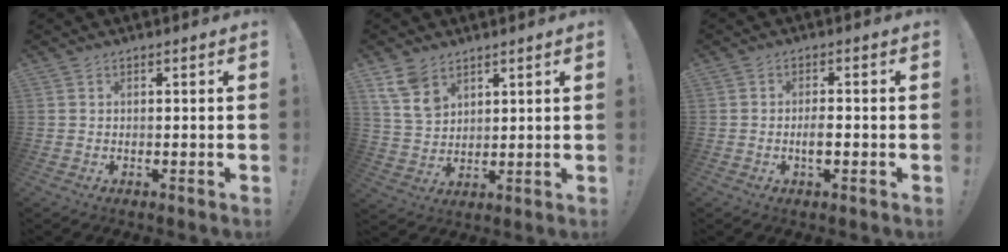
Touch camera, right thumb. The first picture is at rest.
{"total": 9.4, "force": [6.1, 5.7, 4.2], "torque": [-0.081, -0.024, 0.124]}
{"total": 3.4, "force": [-1.0, 1.1, 3.1], "torque": [-0.045, 0.001, -0.019]}